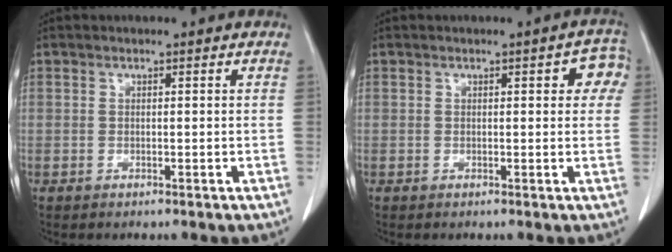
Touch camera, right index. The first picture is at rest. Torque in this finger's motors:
{"motor_torque": [0.05, 0.03, 0.01, 0.00]}